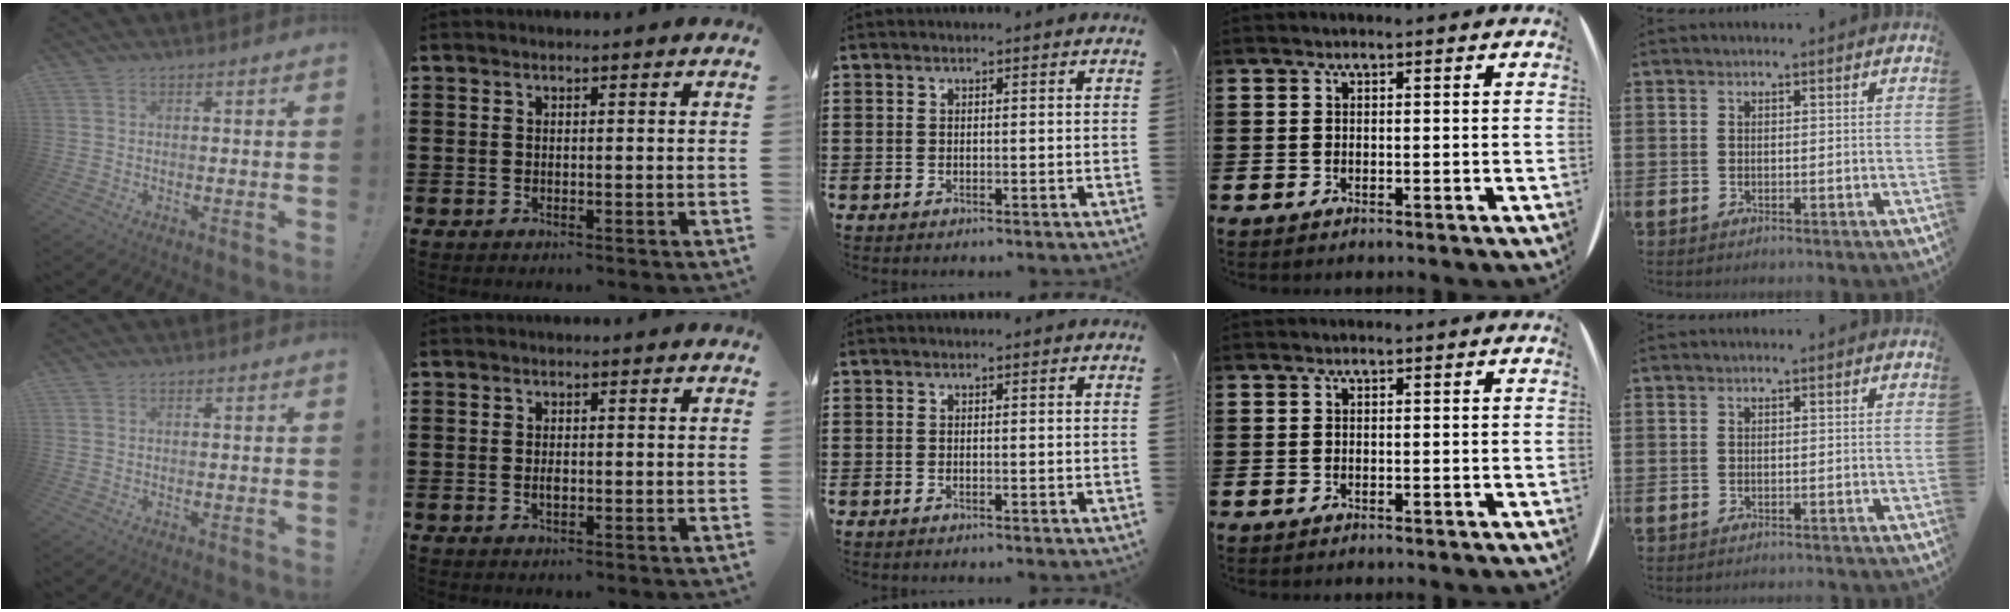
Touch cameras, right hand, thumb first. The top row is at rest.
{"index": {"total": 1.2, "force": [-0.3, 0.6, 1.1], "torque": [-0.021, -0.003, -0.005]}}